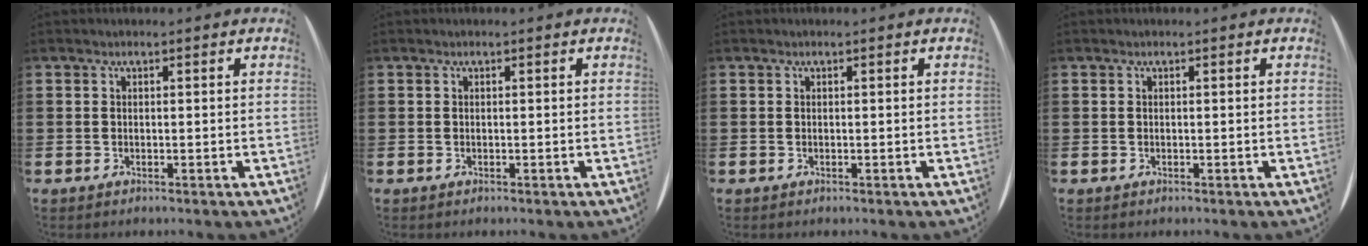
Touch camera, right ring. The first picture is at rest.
{"total": 0.0}
{"total": 0.0}
{"total": 0.0}